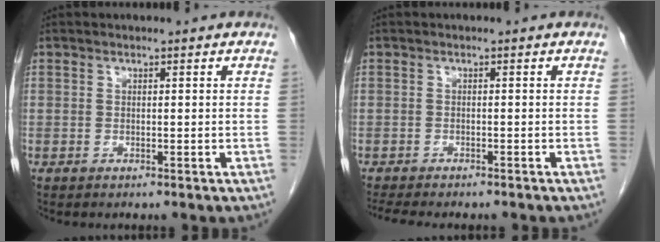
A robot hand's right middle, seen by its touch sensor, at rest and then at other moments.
{"total": 7.8, "force": [-6.8, 1.8, 3.5], "torque": [-0.048, -0.004, -0.096]}